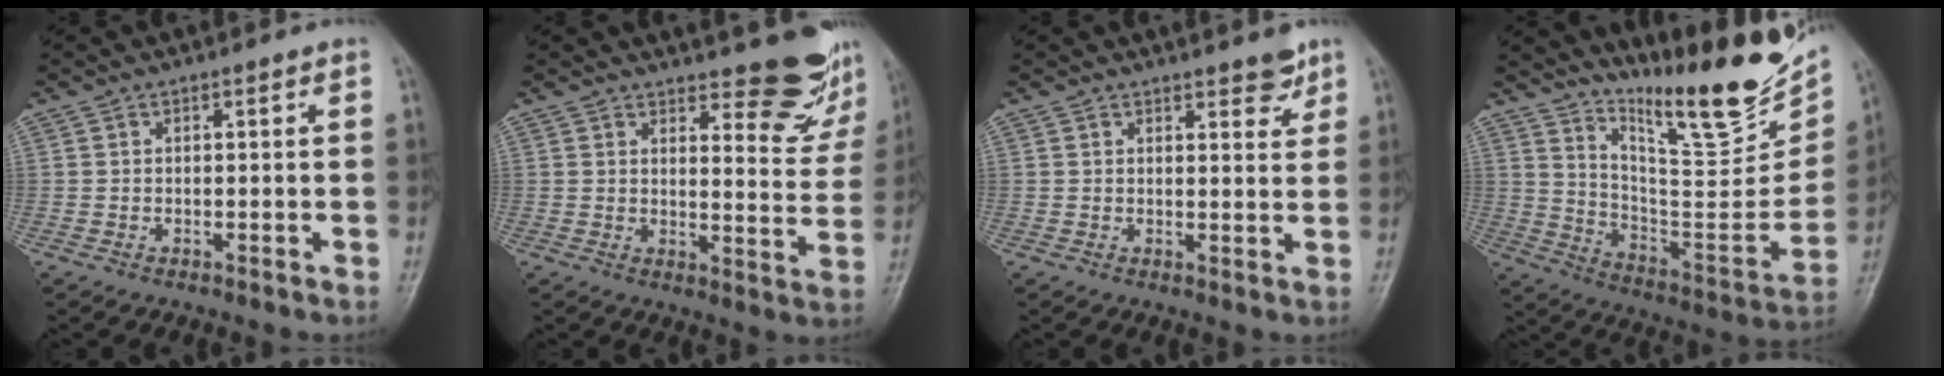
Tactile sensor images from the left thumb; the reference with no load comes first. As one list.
[{"total": 12.0, "force": [9.8, 3.6, 6.0], "torque": [-0.038, -0.083, 0.113]}, {"total": 3.8, "force": [2.8, 1.4, 2.2], "torque": [-0.010, -0.018, 0.036]}, {"total": 24.0, "force": [17.4, 5.3, 15.5], "torque": [-0.198, -0.105, 0.278]}]